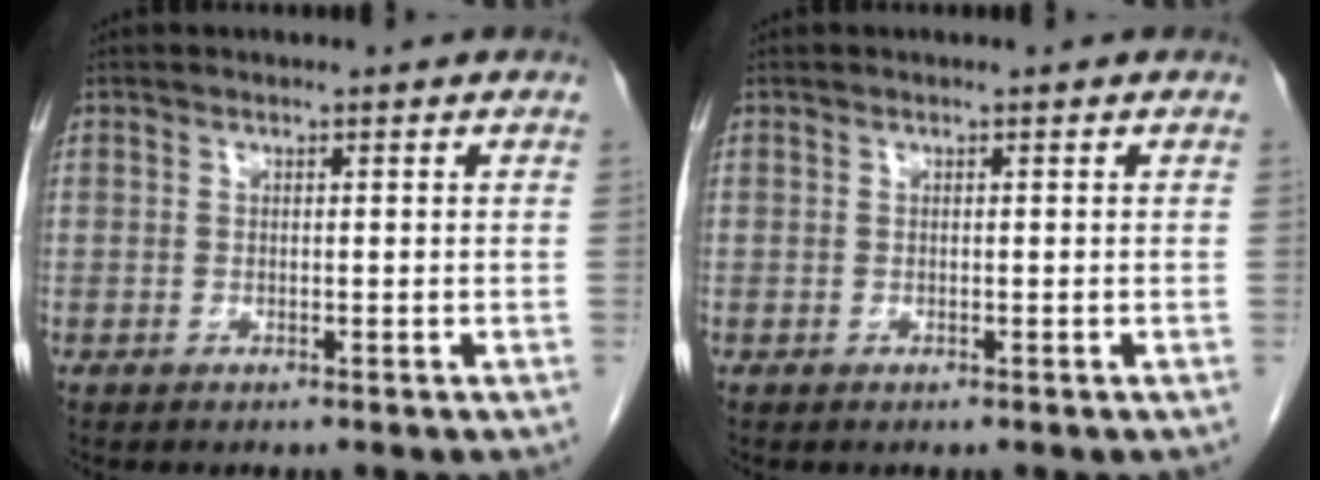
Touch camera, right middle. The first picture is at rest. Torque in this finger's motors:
{"motor_torque": [-0.14, 0.07, -0.01, 0.01]}